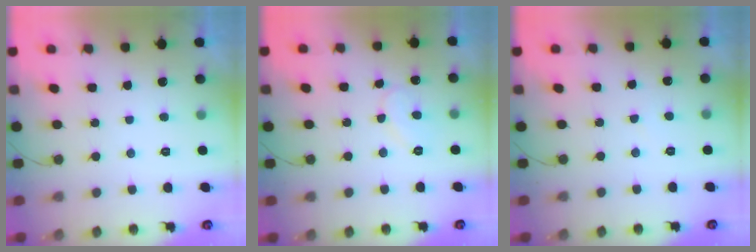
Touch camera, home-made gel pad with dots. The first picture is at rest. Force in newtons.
{"total": 7.2, "press": 7.2, "slide": 0.4}
{"total": 2.9, "press": 2.9, "slide": 0.2}